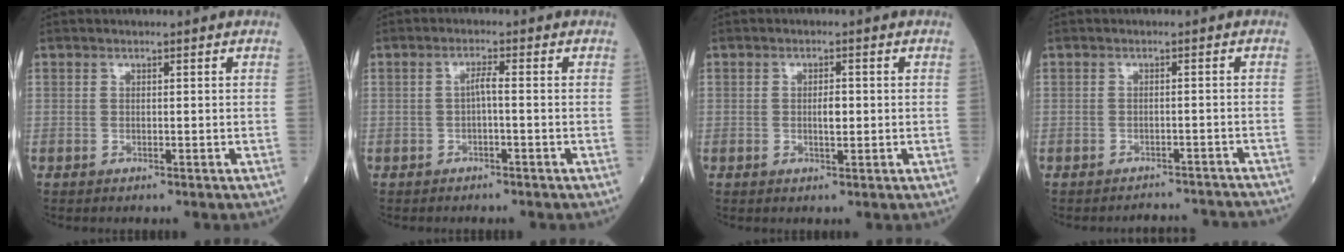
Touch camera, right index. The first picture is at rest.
{"total": 1.7, "force": [-0.4, 0.1, 1.6], "torque": [-0.029, 0.005, -0.008]}
{"total": 2.1, "force": [-0.2, 0.7, 2.0], "torque": [-0.037, 0.001, 0.000]}
{"total": 7.4, "force": [-7.4, 0.9, 0.5], "torque": [0.002, 0.008, -0.077]}